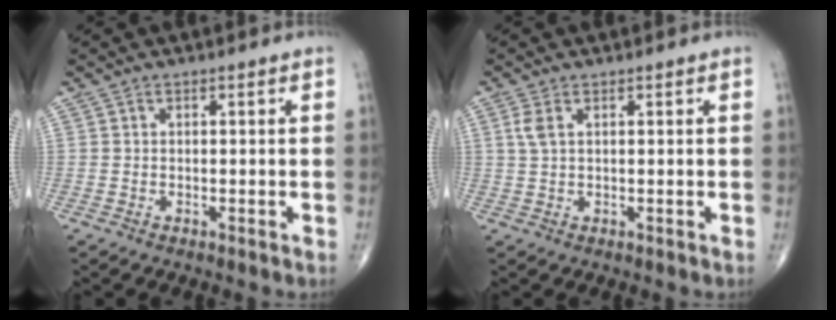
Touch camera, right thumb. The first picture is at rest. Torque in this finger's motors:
{"motor_torque": [-0.25, 0.23, 0.16, -0.06, 0.02]}